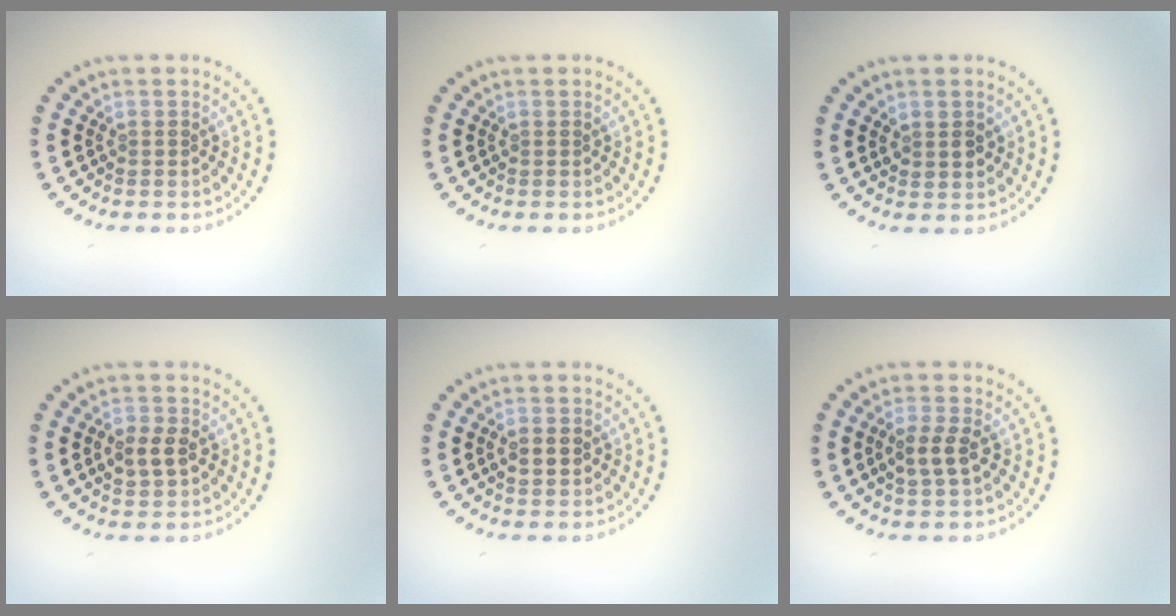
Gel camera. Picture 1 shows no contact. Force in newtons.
{"total": 0.0}
{"total": 1.5, "press": 1.4, "slide": 0.4}
{"total": 2.7, "press": 2.7, "slide": 0.1}
{"total": 2.4, "press": 2.4, "slide": 0.0}
{"total": 2.3, "press": 2.3, "slide": 0.5}